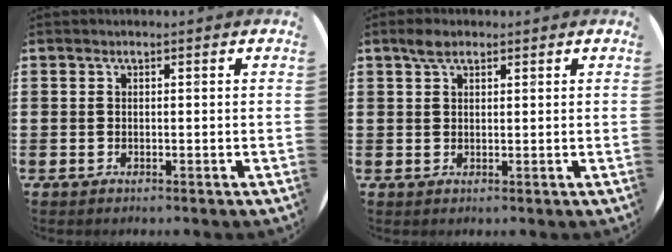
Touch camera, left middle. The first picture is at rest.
{"total": 2.4, "force": [1.7, 1.1, 1.2], "torque": [-0.017, 0.004, 0.030]}